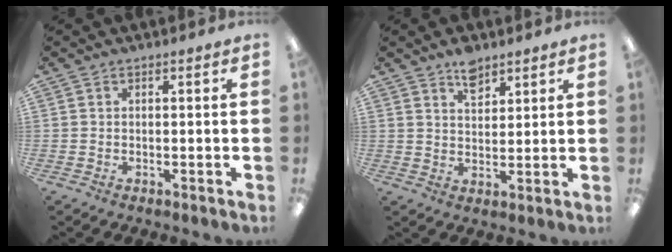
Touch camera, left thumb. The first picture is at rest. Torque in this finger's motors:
{"motor_torque": [0.92, 0.50, 0.80, -0.69, 0.02]}